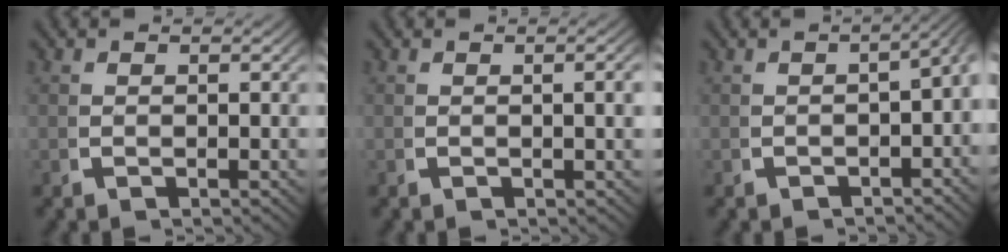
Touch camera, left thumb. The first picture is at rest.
{"total": 1.5, "force": [0.0, 0.4, 1.4], "torque": [-0.018, 0.000, 0.001]}
{"total": 5.0, "force": [0.0, 3.2, 3.8], "torque": [-0.035, 0.022, -0.012]}